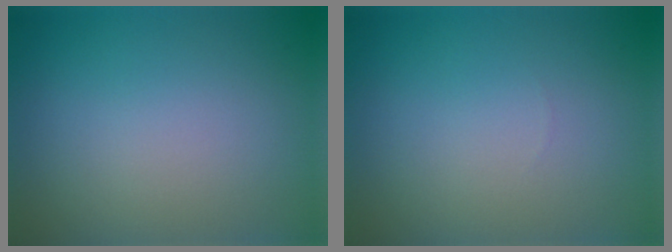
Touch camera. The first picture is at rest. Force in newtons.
{"total": 0.0}